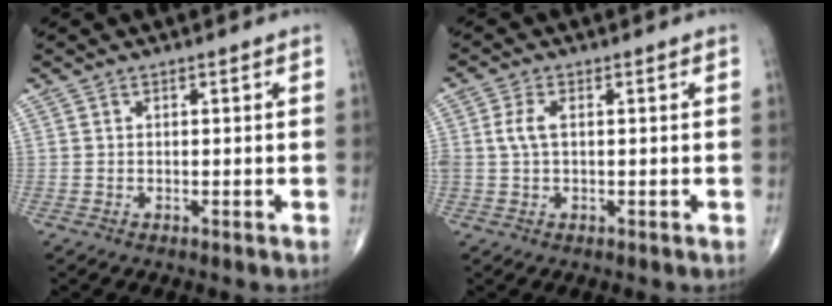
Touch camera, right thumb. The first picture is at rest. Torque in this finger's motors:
{"motor_torque": [0.10, 0.03, 0.41, 0.31, 0.24]}